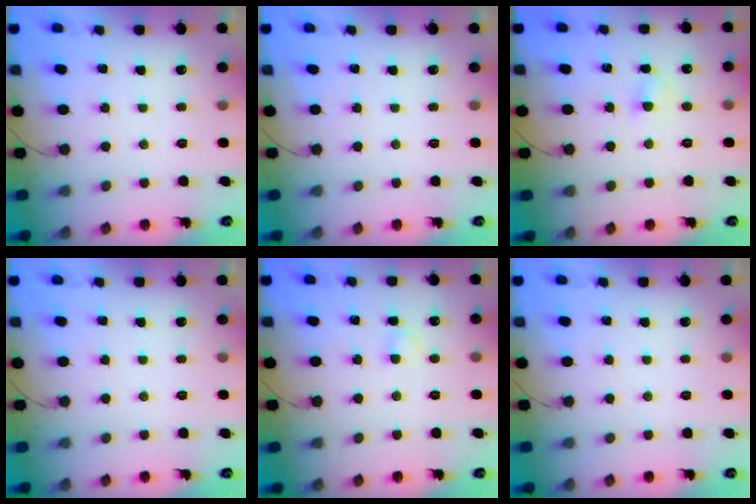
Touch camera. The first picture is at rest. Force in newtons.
{"total": 0.0}
{"total": 2.5, "press": 2.3, "slide": 1.0}
{"total": 0.0}
{"total": 1.9, "press": 1.7, "slide": 0.9}
{"total": 0.0}